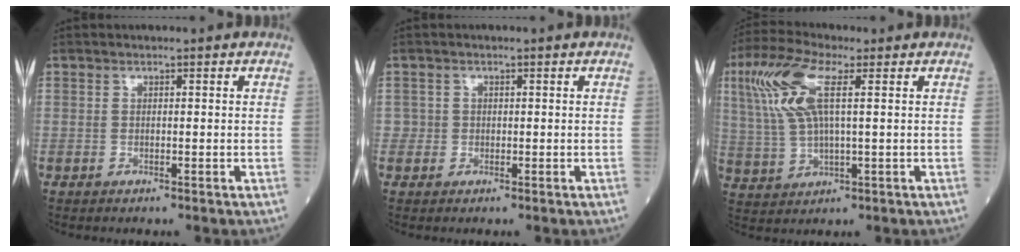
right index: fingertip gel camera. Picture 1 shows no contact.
{"total": 1.2, "force": [0.0, 1.2, -0.1], "torque": [0.011, 0.008, 0.000]}
{"total": 10.2, "force": [3.4, 2.9, 9.1], "torque": [-0.225, 0.022, 0.072]}